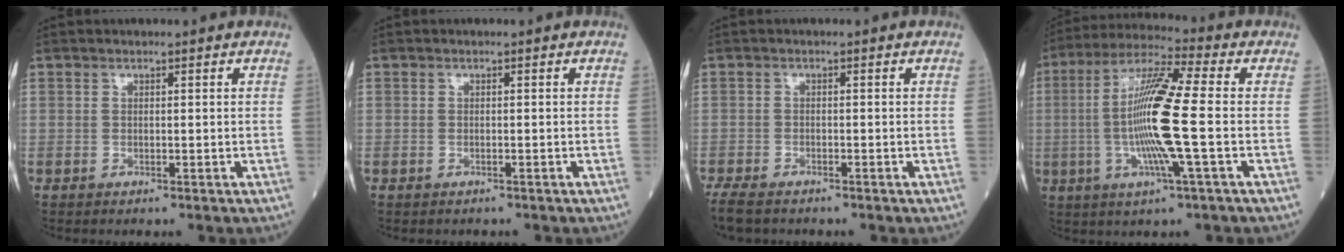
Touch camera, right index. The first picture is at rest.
{"total": 0.9, "force": [-0.7, 0.6, -0.1], "torque": [-0.006, 0.004, -0.012]}
{"total": 5.3, "force": [-4.3, 1.8, 2.4], "torque": [-0.044, -0.012, -0.073]}
{"total": 14.1, "force": [-1.5, -0.2, 14.0], "torque": [-0.278, -0.003, -0.039]}